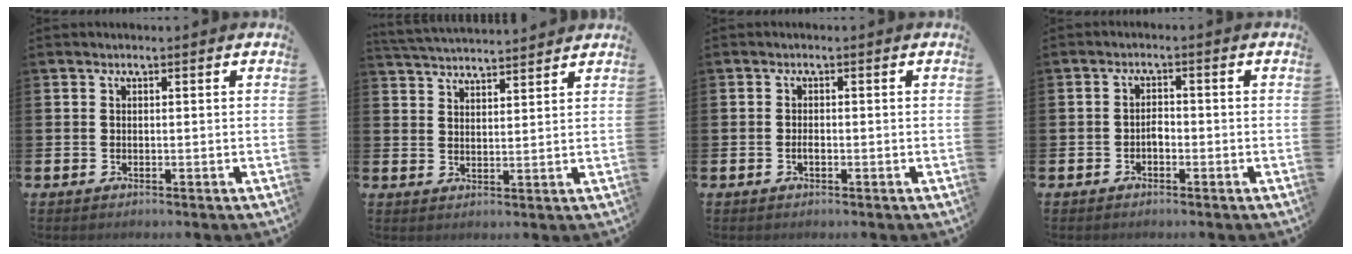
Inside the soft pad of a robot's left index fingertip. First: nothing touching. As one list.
[{"total": 4.3, "force": [4.3, 0.1, 0.0], "torque": [-0.020, -0.023, 0.079]}, {"total": 0.9, "force": [-0.3, 0.5, 0.8], "torque": [-0.013, -0.001, -0.007]}, {"total": 1.5, "force": [-0.8, 0.9, 0.9], "torque": [-0.016, 0.004, -0.017]}]